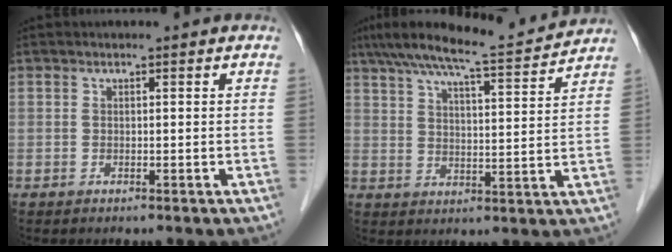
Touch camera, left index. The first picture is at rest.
{"total": 12.2, "force": [11.3, -0.3, 4.5], "torque": [-0.082, 0.013, 0.171]}